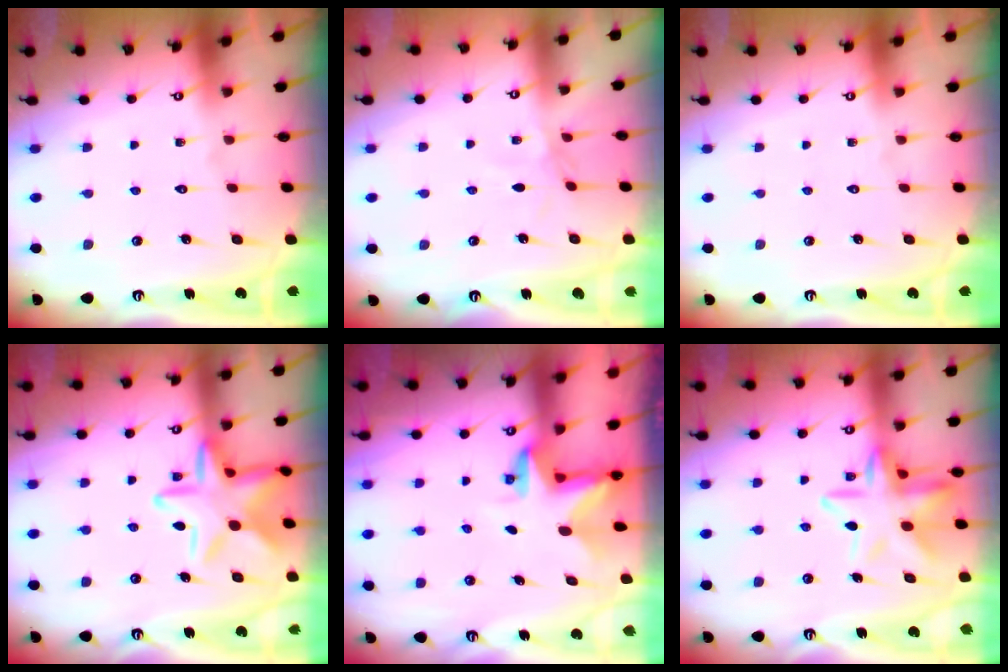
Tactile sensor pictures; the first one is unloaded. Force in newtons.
{"total": 1.5, "press": 1.5, "slide": 0.4}
{"total": 0.0}
{"total": 14.9, "press": 14.9, "slide": 0.6}
{"total": 2.8, "press": 2.8, "slide": 0.2}
{"total": 14.0, "press": 14.0, "slide": 1.1}